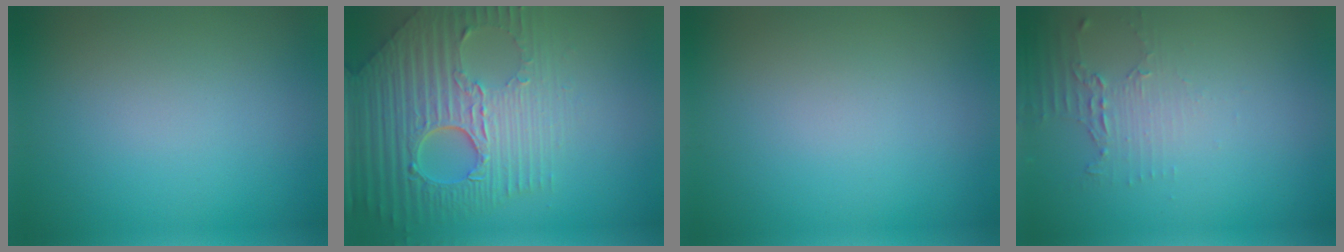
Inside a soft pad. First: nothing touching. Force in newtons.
{"total": 9.0, "press": 6.1, "slide": 6.6}
{"total": 0.0}
{"total": 2.0, "press": 1.4, "slide": 1.4}